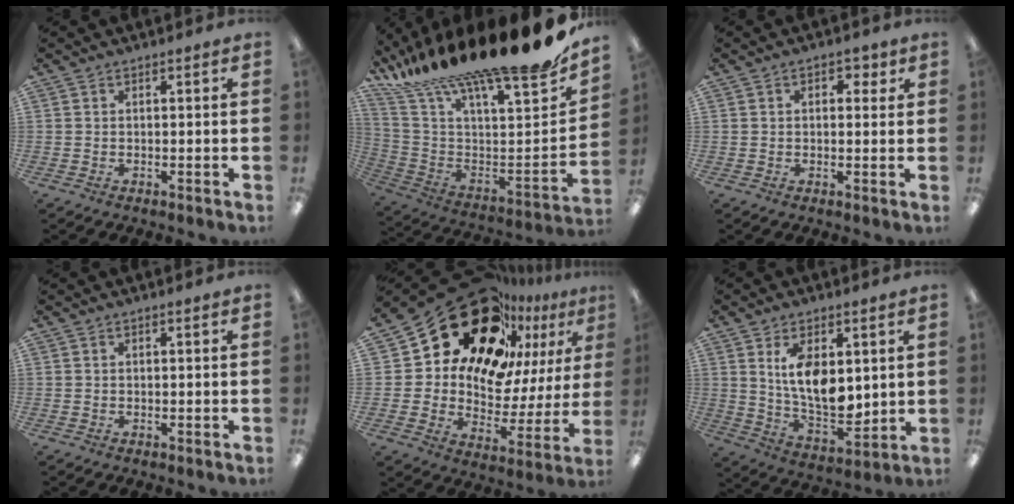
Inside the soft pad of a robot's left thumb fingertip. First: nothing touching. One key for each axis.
{"total": 21.8, "fx": 16.3, "fy": 3.1, "fz": 14.0, "tx": -0.183, "ty": -0.142, "tz": 0.266}
{"total": 3.1, "fx": 1.1, "fy": 1.9, "fz": 2.1, "tx": -0.019, "ty": -0.002, "tz": 0.013}
{"total": 0.0}
{"total": 25.6, "fx": 18.2, "fy": 13.9, "fz": 11.4, "tx": -0.180, "ty": -0.130, "tz": 0.325}
{"total": 11.5, "fx": 3.7, "fy": 6.5, "fz": 8.8, "tx": -0.149, "ty": -0.023, "tz": 0.065}